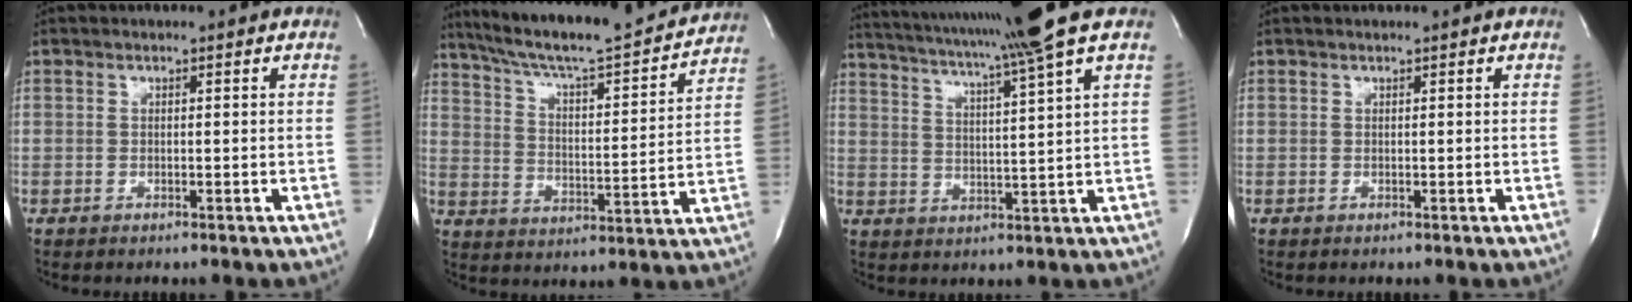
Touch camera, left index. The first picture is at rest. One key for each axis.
{"total": 21.9, "fx": 19.8, "fy": 1.7, "fz": 9.3, "tx": -0.160, "ty": -0.012, "tz": 0.288}
{"total": 15.0, "fx": 11.8, "fy": -2.7, "fz": 8.8, "tx": -0.154, "ty": -0.021, "tz": 0.170}
{"total": 0.6, "fx": 0.5, "fy": -0.1, "fz": 0.2, "tx": -0.001, "ty": 0.005, "tz": 0.011}